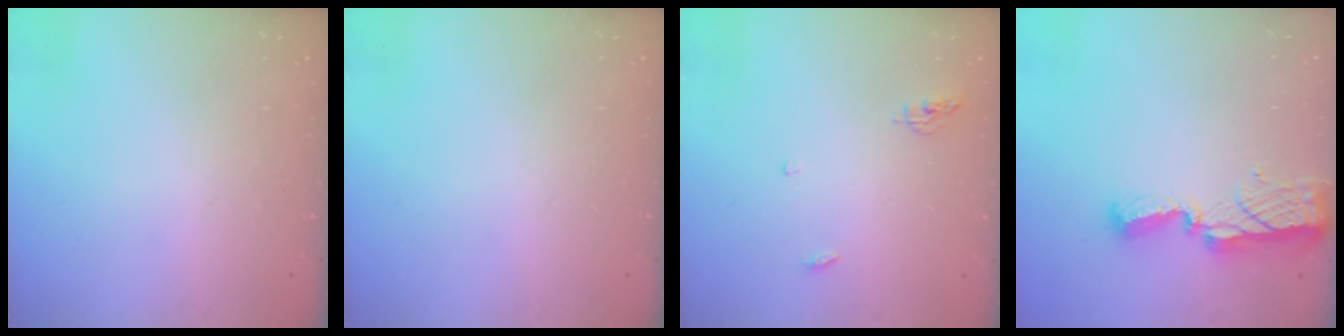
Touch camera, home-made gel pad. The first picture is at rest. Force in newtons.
{"total": 0.0}
{"total": 7.8, "press": 4.6, "slide": 6.3}
{"total": 8.3, "press": 8.3, "slide": 0.8}